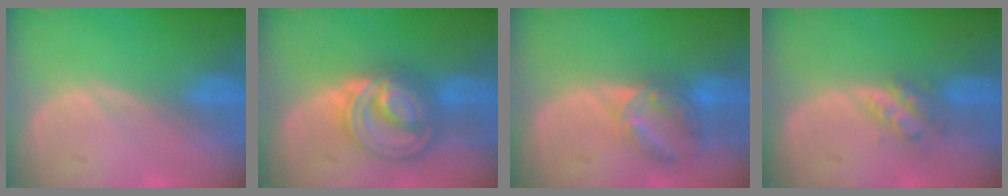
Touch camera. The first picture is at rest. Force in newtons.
{"total": 8.3, "press": 8.3, "slide": 0.6}
{"total": 7.3, "press": 6.2, "slide": 3.7}
{"total": 4.1, "press": 3.6, "slide": 2.1}